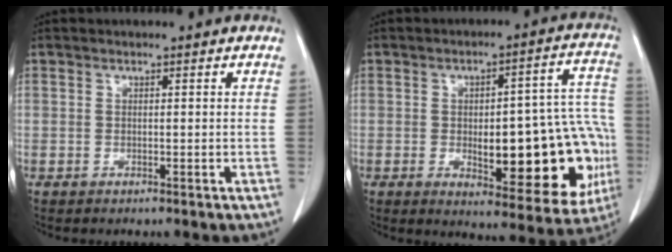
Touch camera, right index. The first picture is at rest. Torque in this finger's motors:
{"motor_torque": [1.36, -0.78, 0.56, 0.11]}